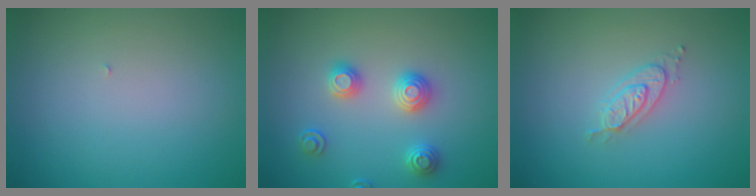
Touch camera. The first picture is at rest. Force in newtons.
{"total": 2.8, "press": 2.7, "slide": 0.8}
{"total": 2.2, "press": 2.2, "slide": 0.3}